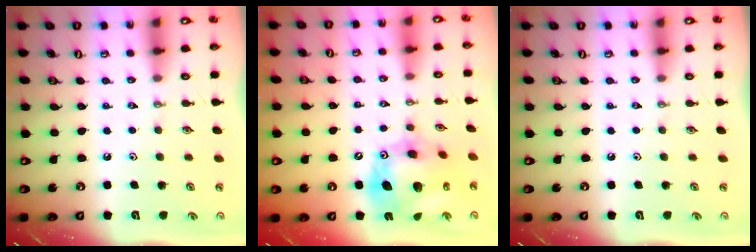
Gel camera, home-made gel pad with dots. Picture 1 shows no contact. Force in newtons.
{"total": 17.9, "press": 17.8, "slide": 1.8}
{"total": 0.0}